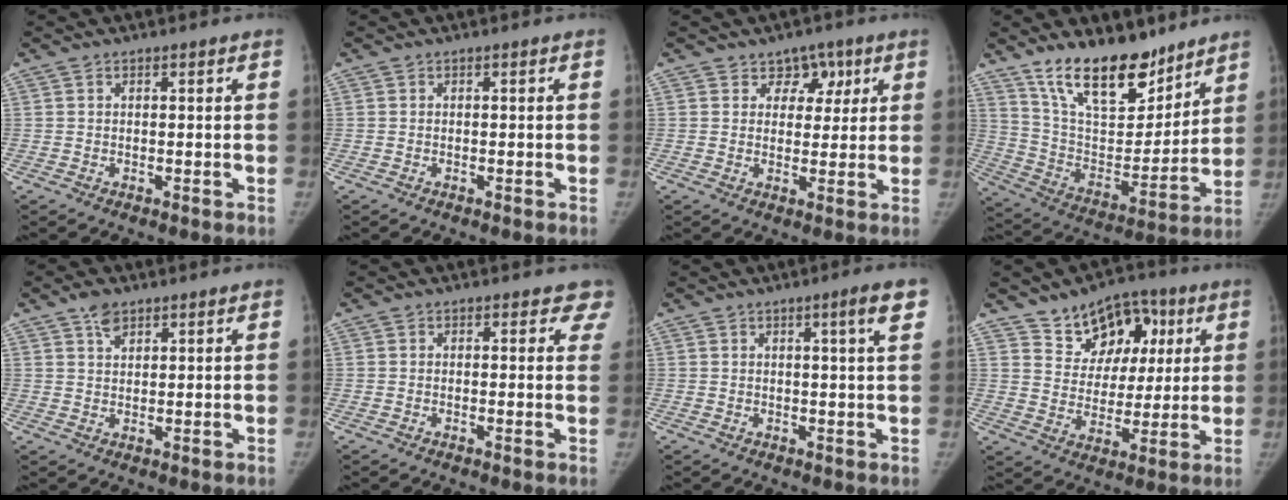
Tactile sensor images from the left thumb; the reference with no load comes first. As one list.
[{"total": 0.0}, {"total": 5.0, "force": [2.6, 4.0, 1.4], "torque": [0.022, -0.015, 0.037]}, {"total": 19.8, "force": [14.3, 8.8, 10.5], "torque": [-0.126, -0.089, 0.253]}, {"total": 3.6, "force": [2.5, 1.9, 1.8], "torque": [-0.023, -0.008, 0.046]}, {"total": 4.0, "force": [3.4, 2.1, 0.6], "torque": [0.035, -0.013, 0.014]}, {"total": 4.6, "force": [2.3, -0.1, 4.0], "torque": [-0.050, -0.010, 0.029]}, {"total": 11.7, "force": [6.0, 8.7, 5.1], "torque": [-0.020, -0.021, 0.096]}]